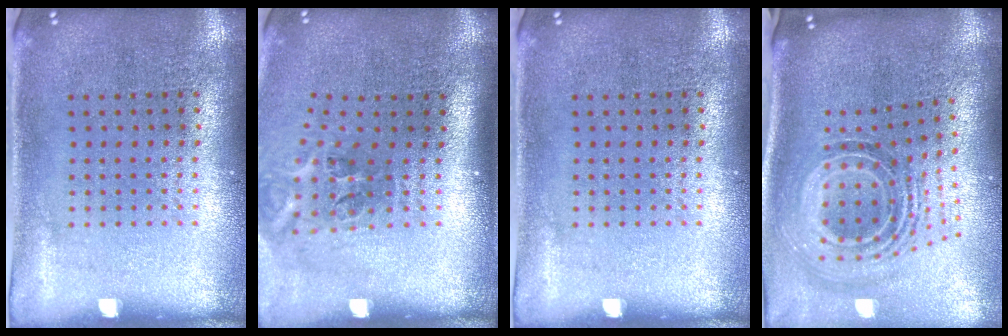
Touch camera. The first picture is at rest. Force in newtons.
{"total": 2.2, "press": 1.4, "slide": 1.7}
{"total": 0.0}
{"total": 2.0, "press": 1.4, "slide": 1.3}